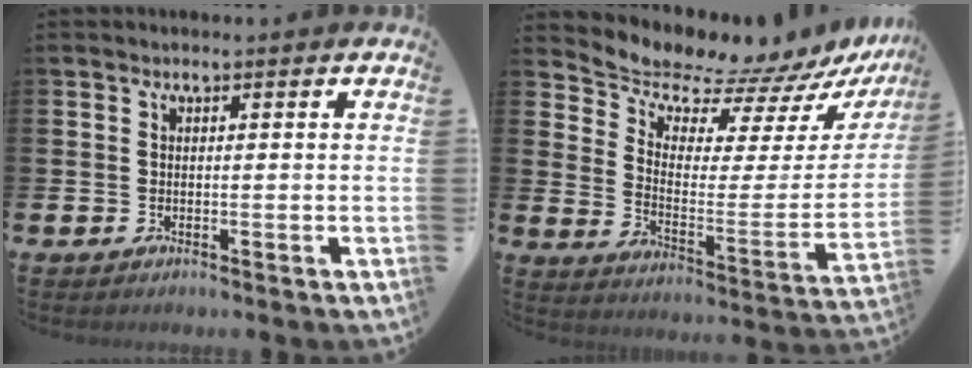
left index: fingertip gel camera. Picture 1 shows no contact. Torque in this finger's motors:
{"motor_torque": [-0.17, -0.23, 0.32, 0.01]}